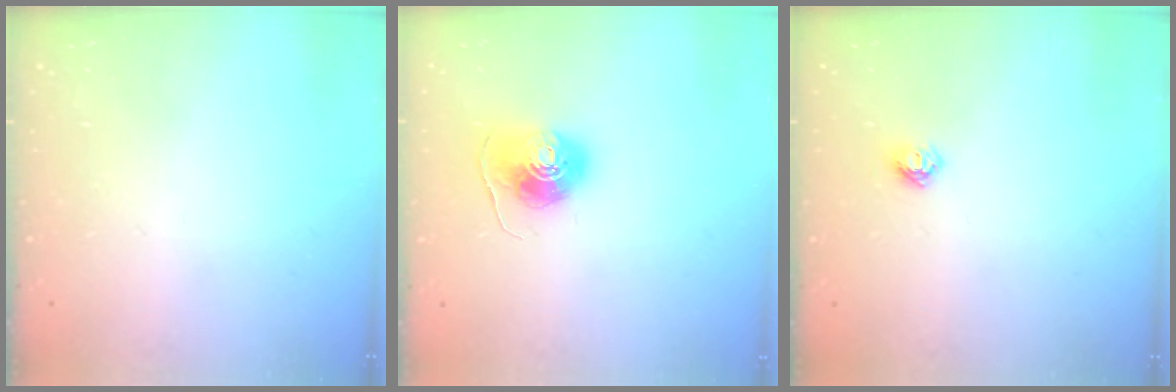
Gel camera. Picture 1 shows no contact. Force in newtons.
{"total": 8.7, "press": 8.7, "slide": 0.5}
{"total": 5.8, "press": 5.8, "slide": 0.7}